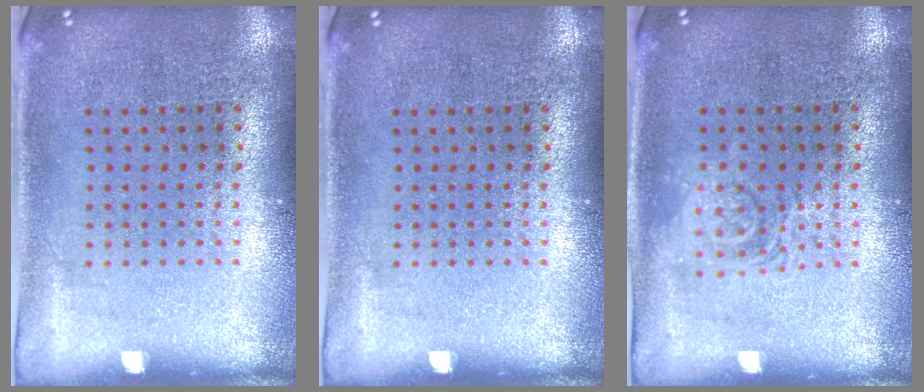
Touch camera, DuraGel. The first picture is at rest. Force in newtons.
{"total": 0.0}
{"total": 1.1, "press": 1.1, "slide": 0.2}